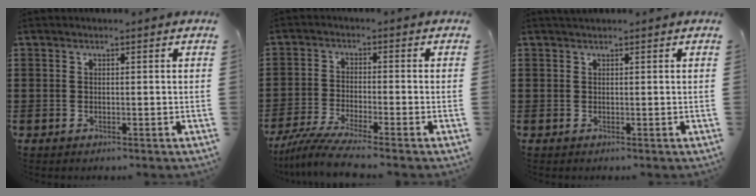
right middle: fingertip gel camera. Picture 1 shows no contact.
{"total": 4.9, "force": [-4.2, -0.3, 2.5], "torque": [-0.071, -0.026, -0.085]}
{"total": 0.8, "force": [0.8, 0.0, 0.3], "torque": [-0.008, 0.000, 0.015]}